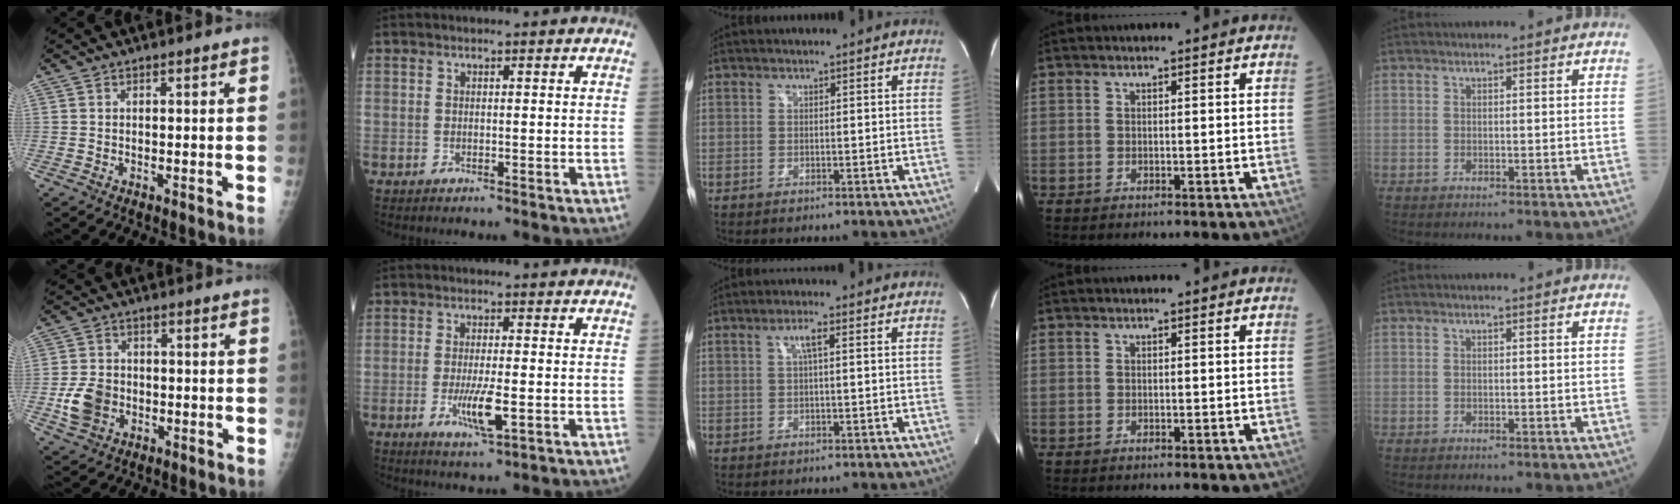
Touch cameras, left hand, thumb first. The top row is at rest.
{"thumb": {"total": 7.4, "force": [-2.0, 5.9, 4.1], "torque": [-0.066, 0.009, -0.034]}, "index": {"total": 5.2, "force": [-1.4, 0.8, 5.0], "torque": [-0.102, -0.011, -0.022]}, "middle": {"total": 2.1, "force": [0.6, 0.2, 2.0], "torque": [-0.041, 0.003, 0.010]}}